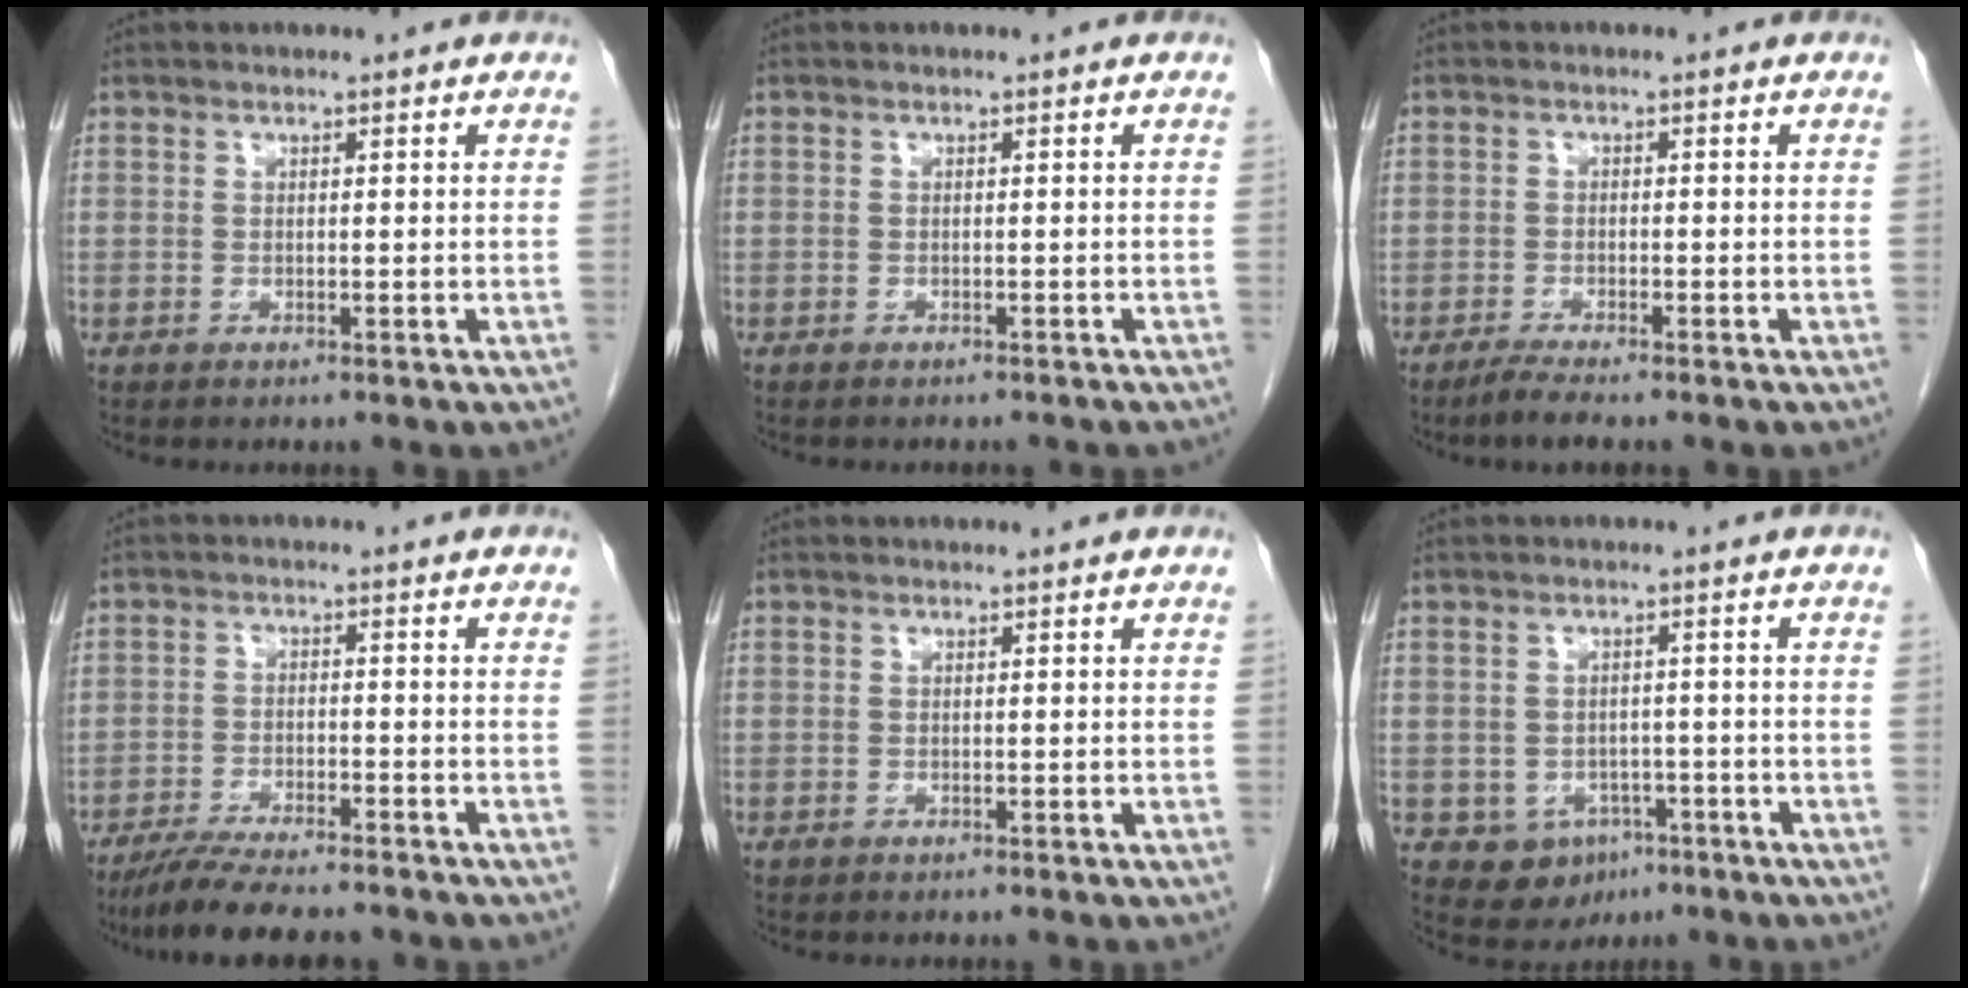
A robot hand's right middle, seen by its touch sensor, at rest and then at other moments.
{"total": 4.6, "force": [-4.1, 1.1, 1.8], "torque": [-0.022, -0.006, -0.045]}
{"total": 1.7, "force": [-1.4, 0.1, 0.9], "torque": [-0.027, -0.005, -0.027]}
{"total": 10.3, "force": [-8.8, 1.5, 5.1], "torque": [-0.081, -0.021, -0.140]}
{"total": 0.0}
{"total": 5.3, "force": [-2.4, 4.4, 1.8], "torque": [-0.024, 0.004, -0.022]}